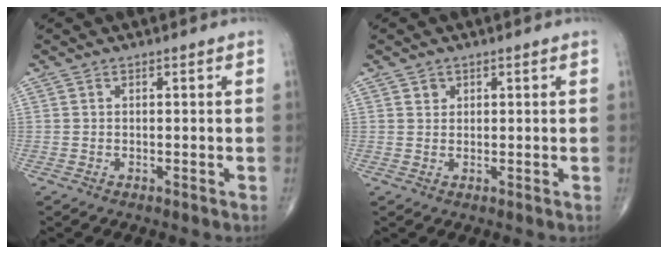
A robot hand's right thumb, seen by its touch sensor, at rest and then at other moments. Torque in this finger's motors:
{"motor_torque": [-0.44, 0.53, 0.31, 0.24, -0.03]}